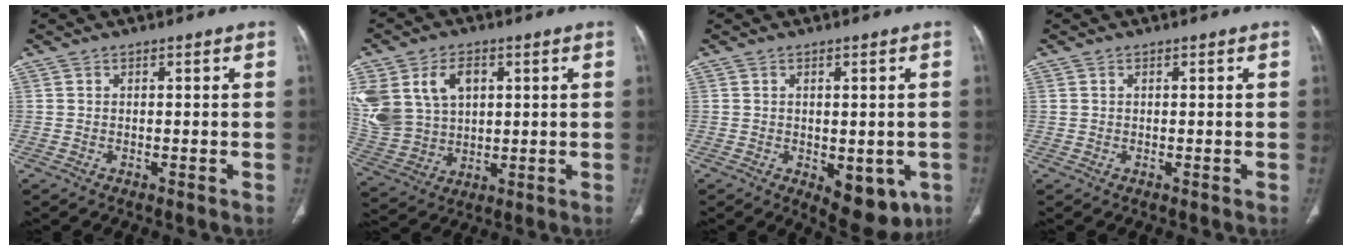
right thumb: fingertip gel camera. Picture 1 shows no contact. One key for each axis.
{"total": 18.5, "fx": 5.6, "fy": 13.7, "fz": 11.1, "tx": -0.251, "ty": 0.008, "tz": 0.126}
{"total": 9.0, "fx": -2.8, "fy": 4.8, "fz": 7.1, "tx": -0.060, "ty": -0.007, "tz": -0.023}
{"total": 0.0}